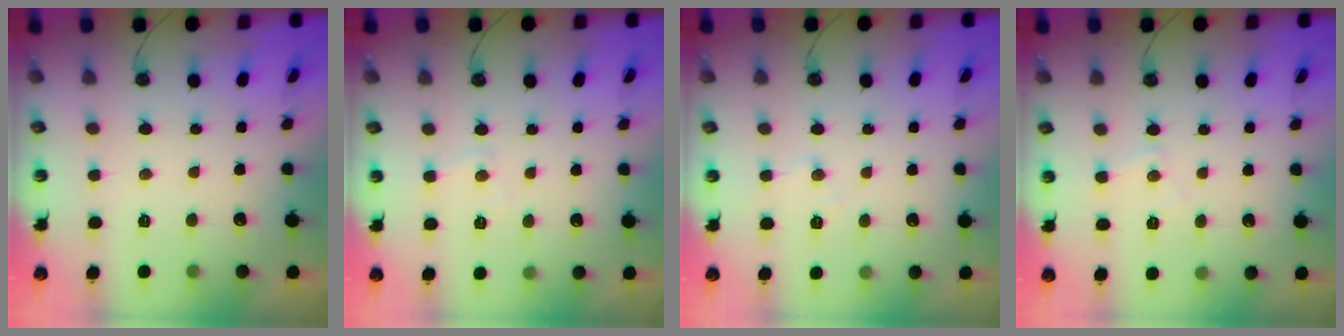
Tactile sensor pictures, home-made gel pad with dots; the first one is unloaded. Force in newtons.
{"total": 5.0, "press": 5.0, "slide": 0.7}
{"total": 6.4, "press": 6.3, "slide": 0.9}
{"total": 5.0, "press": 4.9, "slide": 0.7}